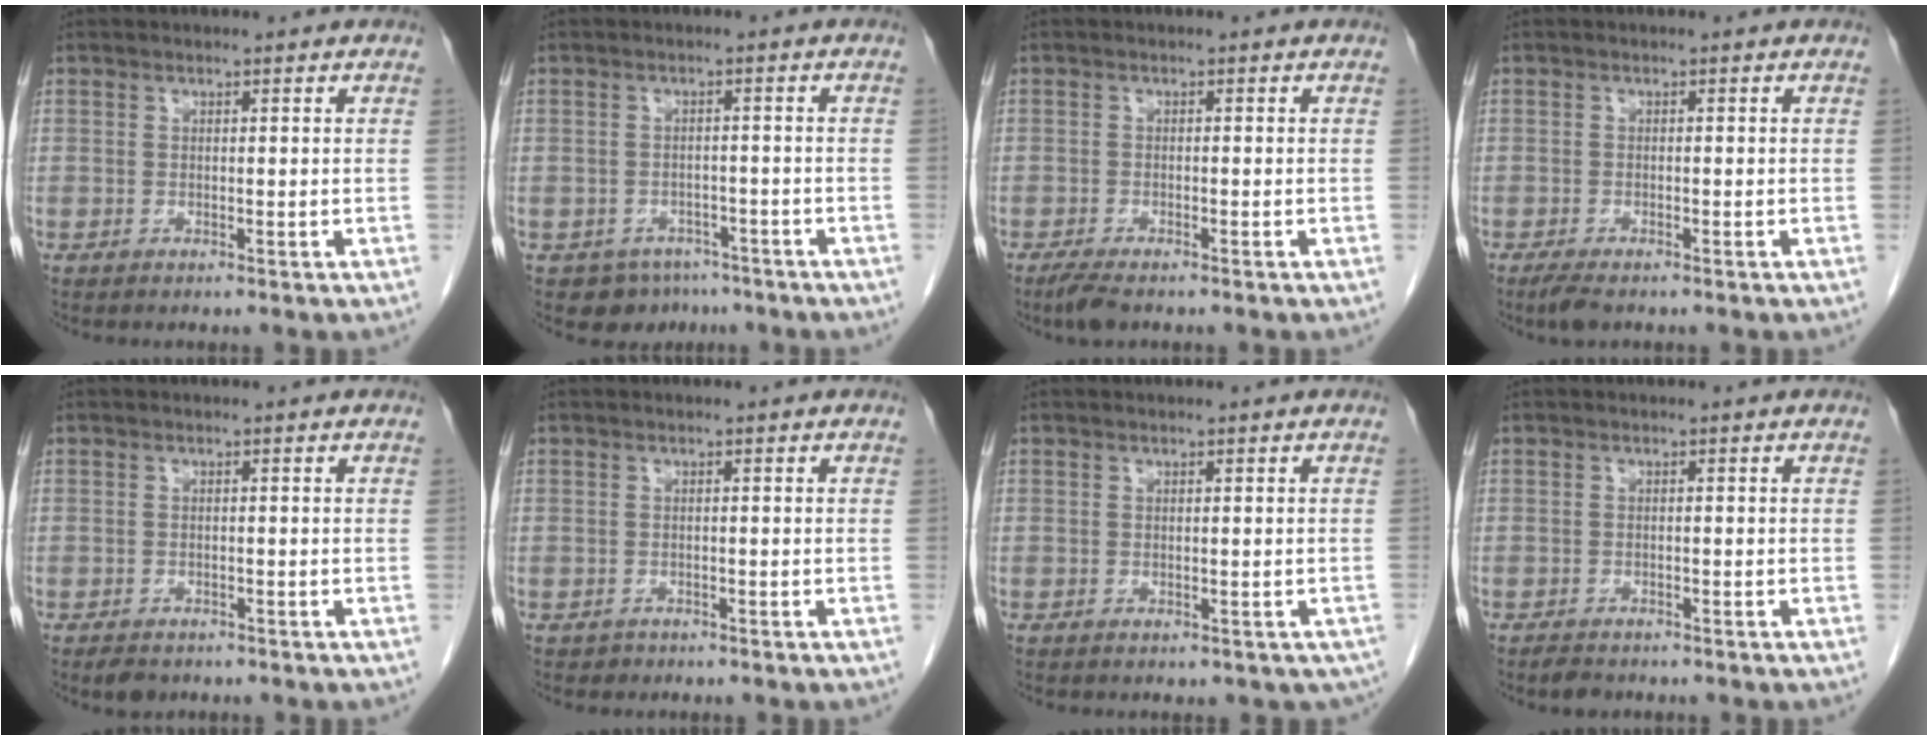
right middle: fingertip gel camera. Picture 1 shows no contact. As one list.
[{"total": 5.4, "force": [-4.0, 3.5, 0.6], "torque": [0.005, 0.010, -0.052]}, {"total": 2.8, "force": [-2.2, 0.6, 1.7], "torque": [-0.038, -0.008, -0.038]}, {"total": 2.5, "force": [-1.8, 0.7, 1.5], "torque": [-0.033, -0.007, -0.031]}, {"total": 2.3, "force": [-1.7, 1.2, 0.8], "torque": [-0.017, -0.002, -0.022]}, {"total": 0.8, "force": [-0.6, 0.6, -0.1], "torque": [-0.007, 0.002, -0.009]}, {"total": 2.9, "force": [-1.8, 2.0, 1.2], "torque": [-0.001, 0.000, -0.020]}, {"total": 1.8, "force": [-1.5, 0.7, 0.6], "torque": [-0.018, -0.003, -0.022]}]